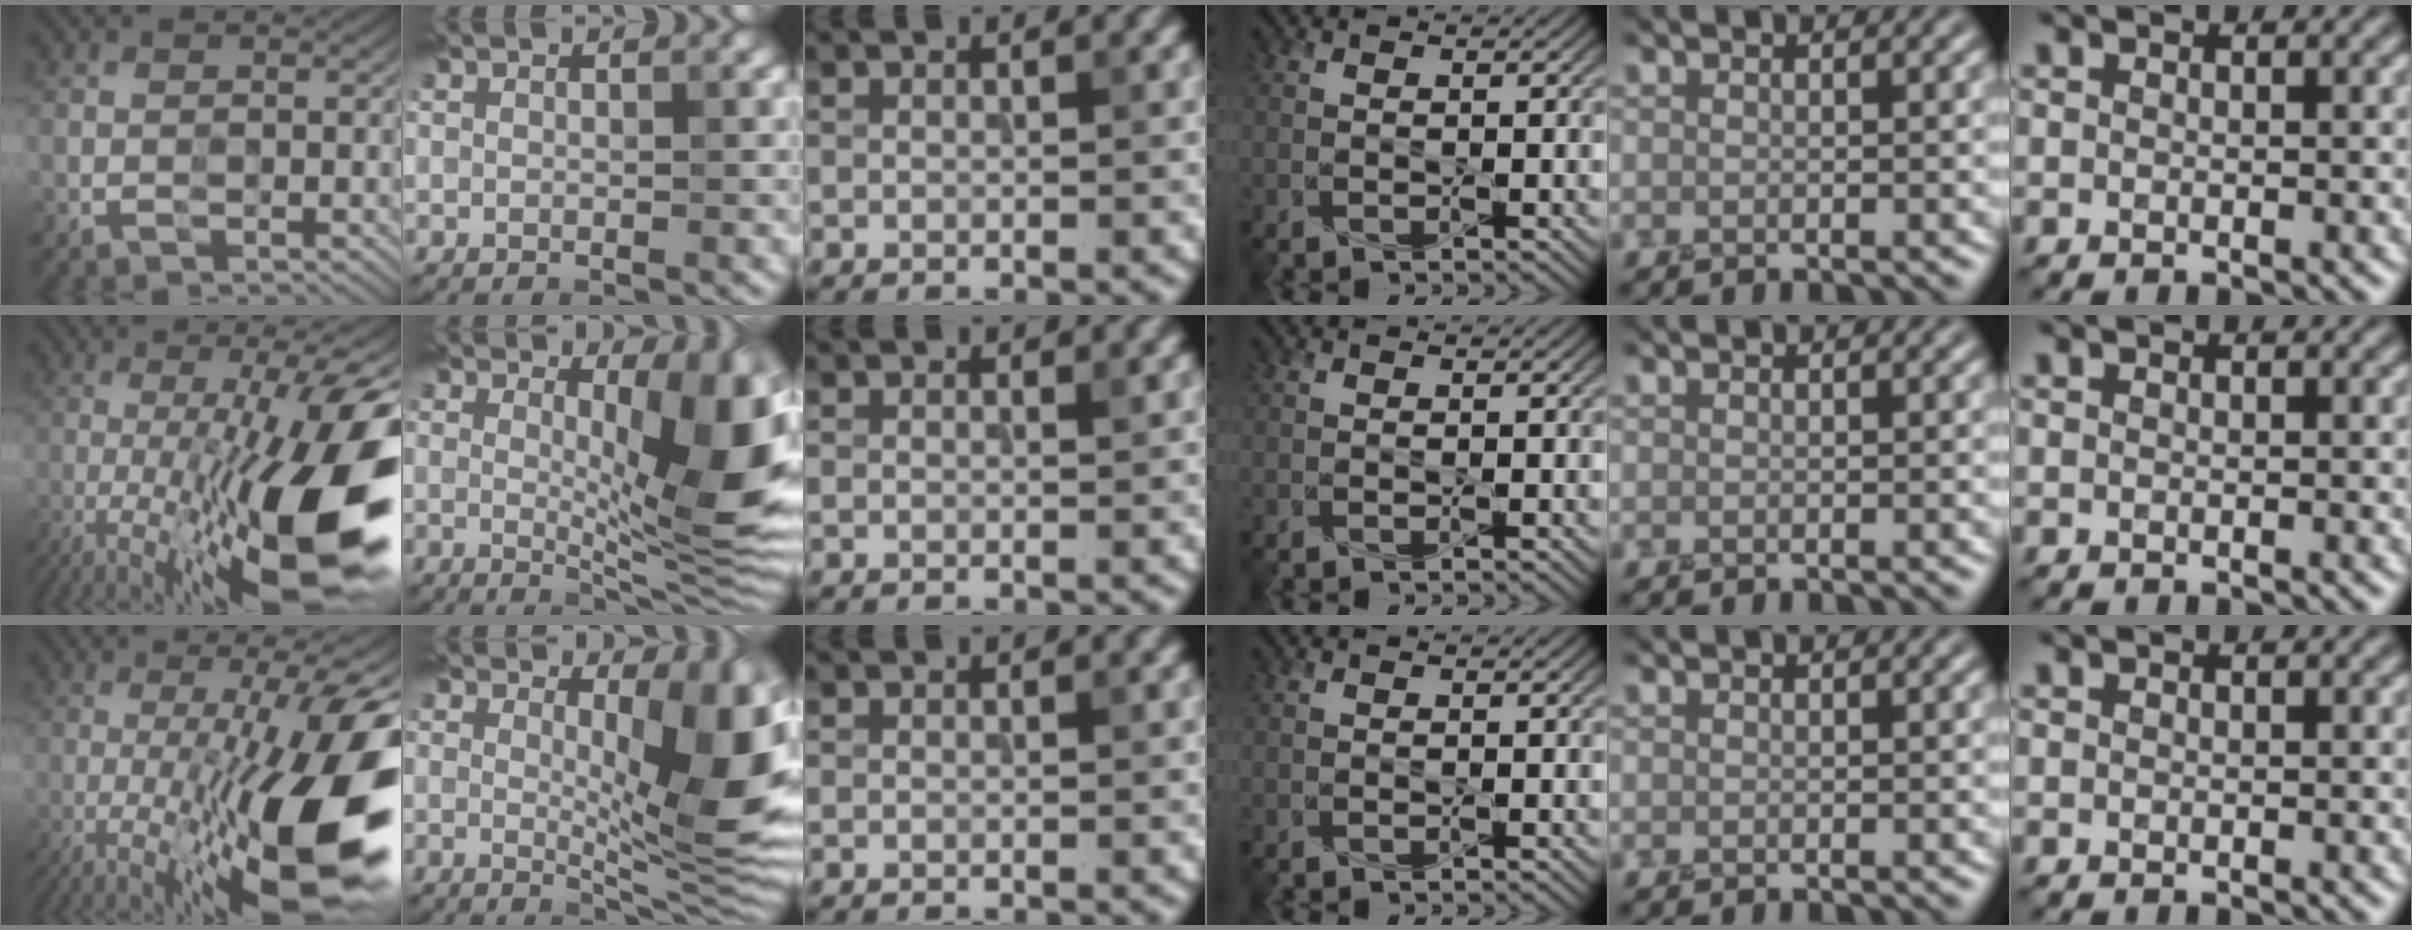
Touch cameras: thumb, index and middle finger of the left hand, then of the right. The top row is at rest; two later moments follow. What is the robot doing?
{"motion": "press", "object": "grip strengthener"}